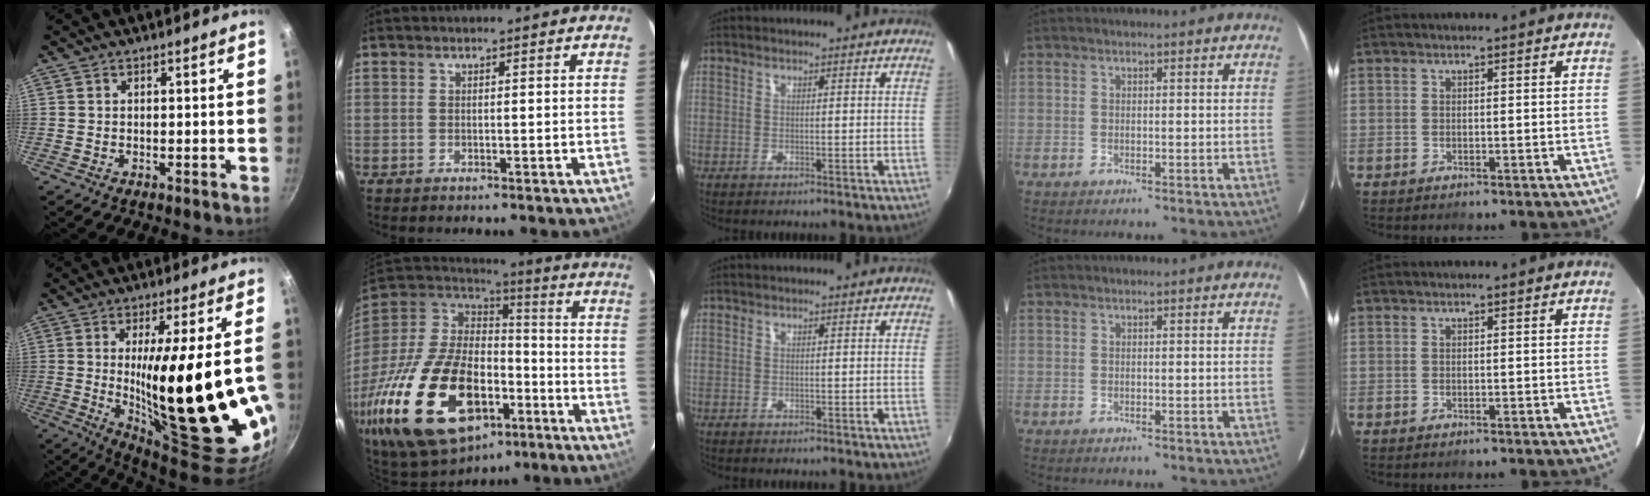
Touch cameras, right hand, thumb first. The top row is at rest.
{"thumb": {"total": 25.3, "force": [-1.8, 5.2, 24.7], "torque": [-0.362, -0.035, -0.006]}, "index": {"total": 34.1, "force": [-15.2, 19.9, 23.2], "torque": [-0.493, -0.024, -0.234]}}